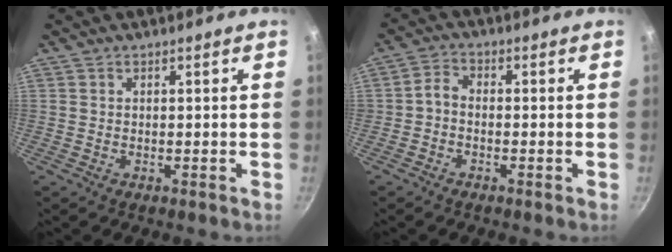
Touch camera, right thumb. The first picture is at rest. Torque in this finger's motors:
{"motor_torque": [-0.44, 1.35, 0.71, 0.66, 0.22]}